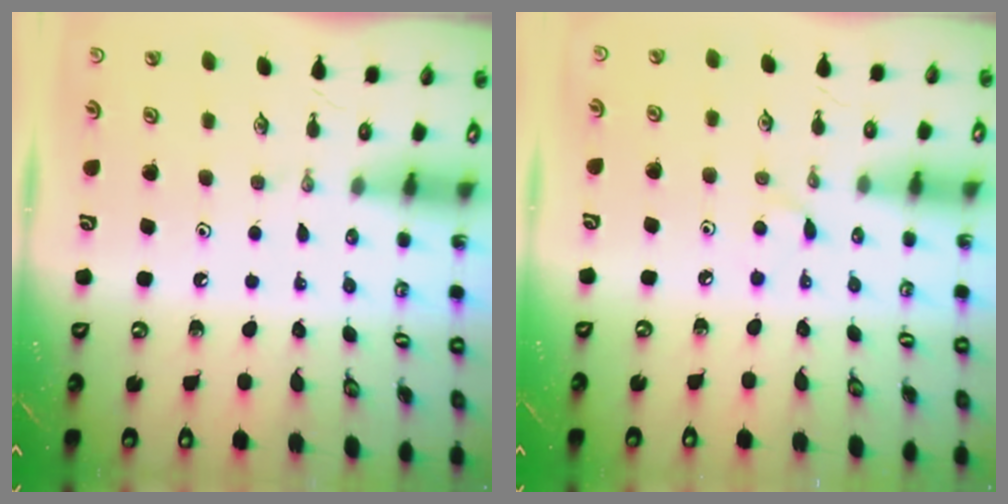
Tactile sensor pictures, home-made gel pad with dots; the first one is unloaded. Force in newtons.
{"total": 4.1, "press": 4.0, "slide": 0.4}